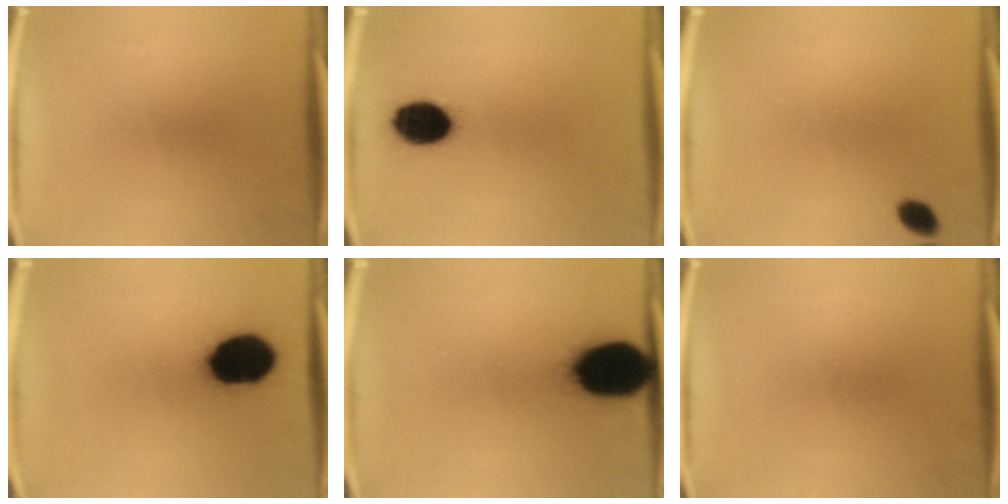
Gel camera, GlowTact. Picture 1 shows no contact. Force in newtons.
{"total": 10.7}
{"total": 2.7}
{"total": 16.9}
{"total": 19.9}
{"total": 0.0}